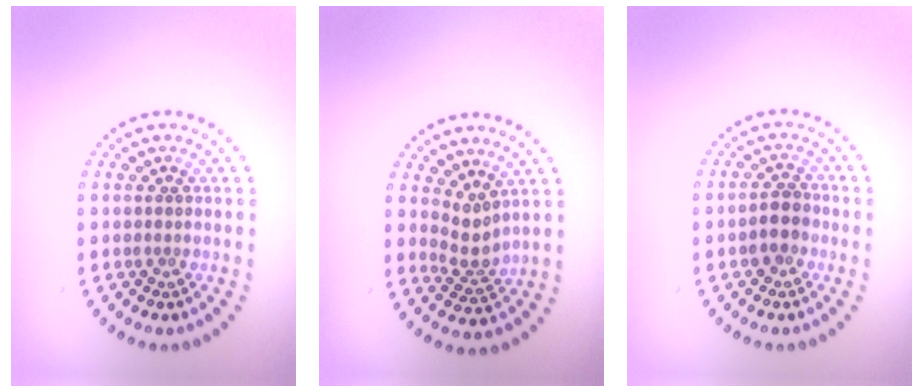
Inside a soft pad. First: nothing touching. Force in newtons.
{"total": 2.3, "press": 1.5, "slide": 1.7}
{"total": 1.9, "press": 1.8, "slide": 0.7}